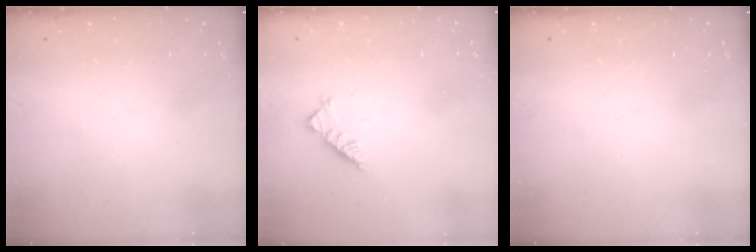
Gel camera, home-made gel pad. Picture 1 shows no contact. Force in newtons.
{"total": 4.7, "press": 4.7, "slide": 0.9}
{"total": 0.0}